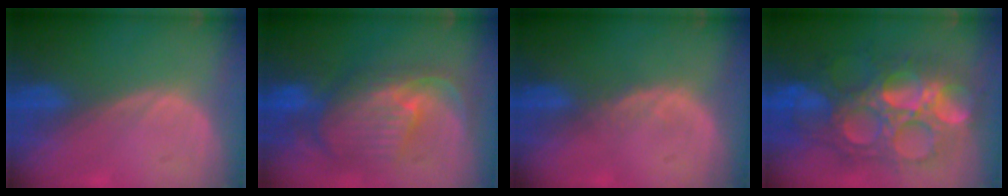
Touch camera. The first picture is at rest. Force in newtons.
{"total": 11.1, "press": 9.7, "slide": 5.5}
{"total": 1.1, "press": 1.1, "slide": 0.2}
{"total": 13.6, "press": 13.5, "slide": 1.5}